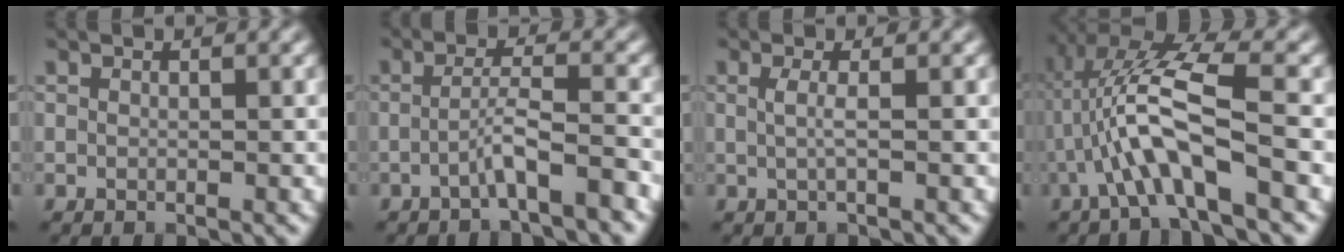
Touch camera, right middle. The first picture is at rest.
{"total": 3.2, "force": [-1.8, 0.2, 2.7], "torque": [-0.048, 0.017, -0.038]}
{"total": 1.4, "force": [0.0, 0.3, 1.3], "torque": [-0.026, -0.001, -0.003]}
{"total": 7.1, "force": [-1.6, 1.8, 6.7], "torque": [-0.142, 0.020, -0.033]}